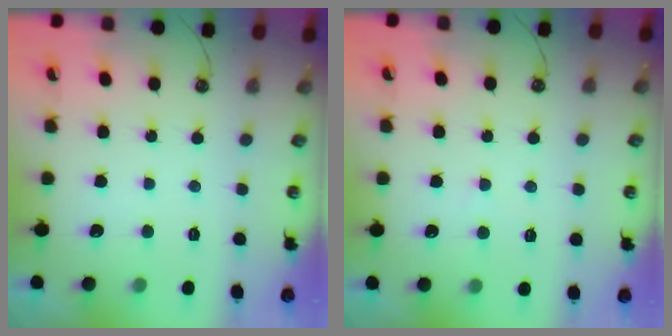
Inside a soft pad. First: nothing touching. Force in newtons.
{"total": 1.5, "press": 1.4, "slide": 0.3}